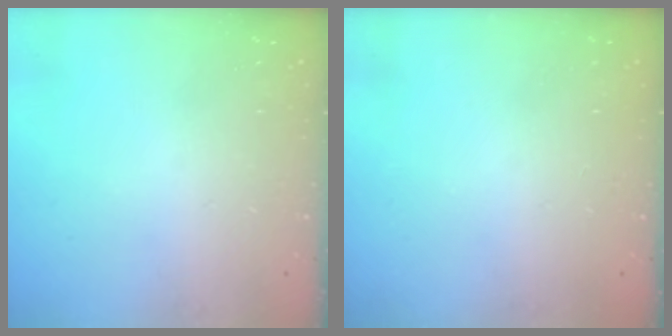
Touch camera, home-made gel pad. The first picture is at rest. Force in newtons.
{"total": 0.0}